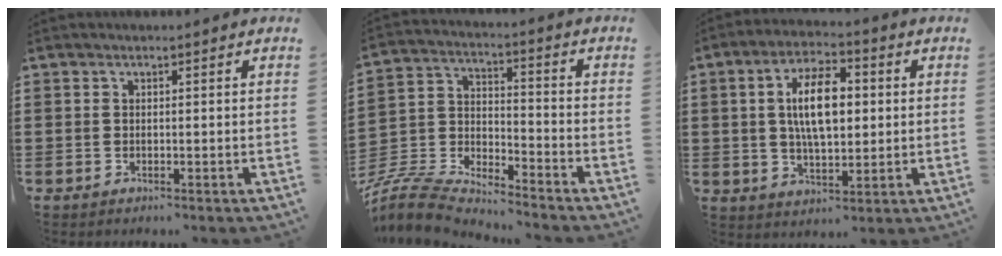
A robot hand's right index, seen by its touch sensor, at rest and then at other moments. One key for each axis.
{"total": 7.1, "fx": -6.9, "fy": 1.0, "fz": 1.3, "tx": -0.049, "ty": -0.007, "tz": -0.146}
{"total": 9.7, "fx": 1.3, "fy": 4.1, "fz": 8.7, "tx": -0.160, "ty": 0.006, "tz": 0.016}